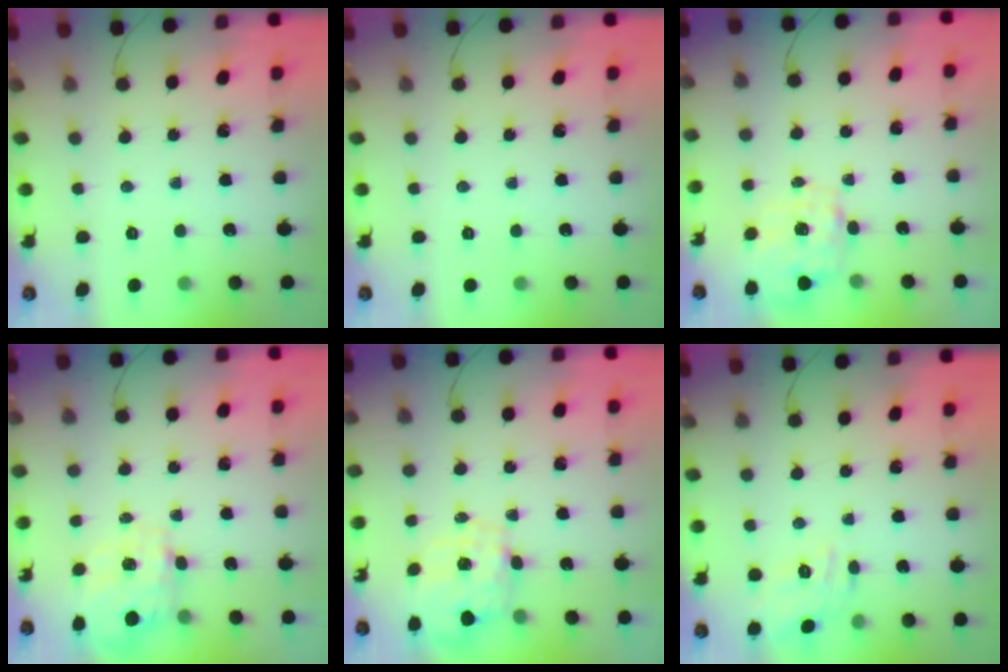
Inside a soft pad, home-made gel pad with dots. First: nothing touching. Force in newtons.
{"total": 0.0}
{"total": 2.8, "press": 2.7, "slide": 0.9}
{"total": 3.4, "press": 3.2, "slide": 1.0}
{"total": 1.9, "press": 1.5, "slide": 1.1}
{"total": 13.4, "press": 13.4, "slide": 1.4}